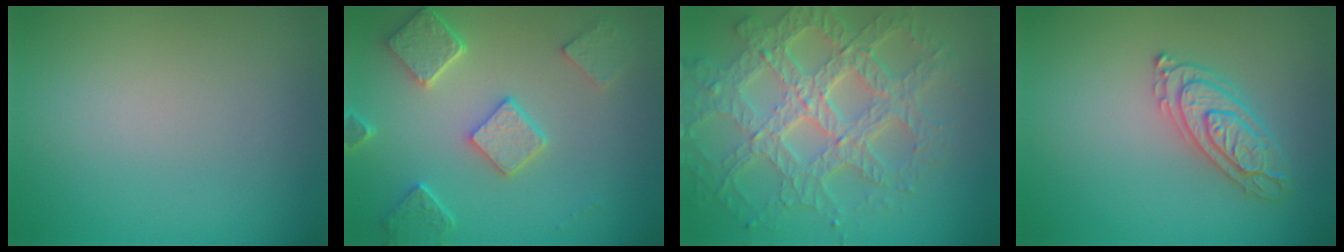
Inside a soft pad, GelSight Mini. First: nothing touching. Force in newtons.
{"total": 4.9, "press": 3.8, "slide": 3.2}
{"total": 7.8, "press": 6.1, "slide": 4.9}
{"total": 3.0, "press": 2.9, "slide": 0.7}